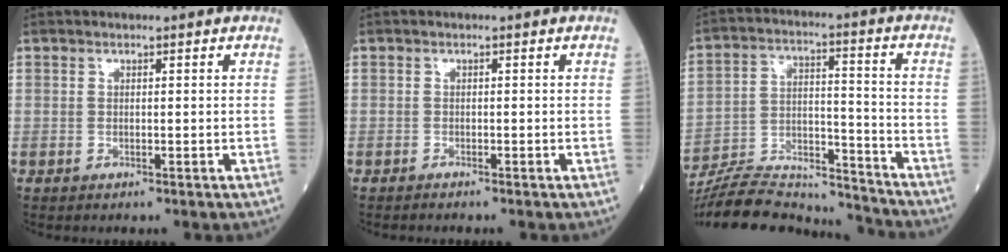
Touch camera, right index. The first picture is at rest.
{"total": 0.6, "force": [-0.6, -0.1, 0.1], "torque": [-0.005, -0.002, -0.012]}
{"total": 19.0, "force": [-18.4, 2.6, 3.9], "torque": [-0.089, 0.018, -0.295]}